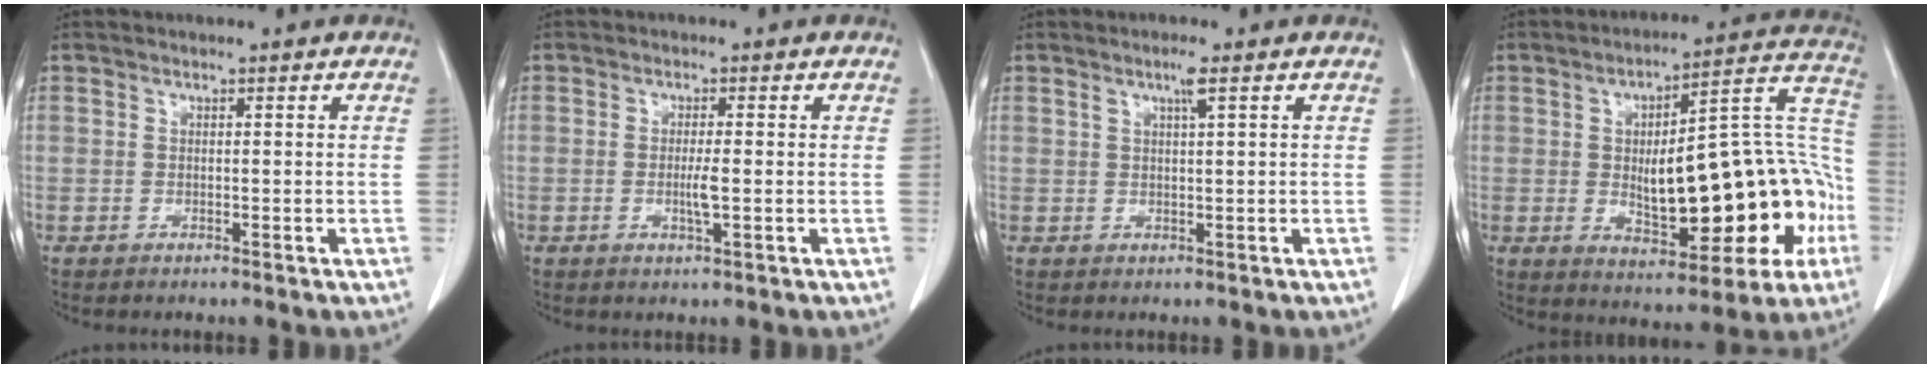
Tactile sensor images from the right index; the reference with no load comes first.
{"total": 2.8, "force": [-0.5, 0.2, 2.8], "torque": [-0.055, -0.005, -0.008]}
{"total": 2.1, "force": [1.0, -0.3, 1.8], "torque": [-0.036, 0.001, 0.020]}
{"total": 22.8, "force": [-3.6, 7.7, 21.2], "torque": [-0.251, 0.045, -0.031]}